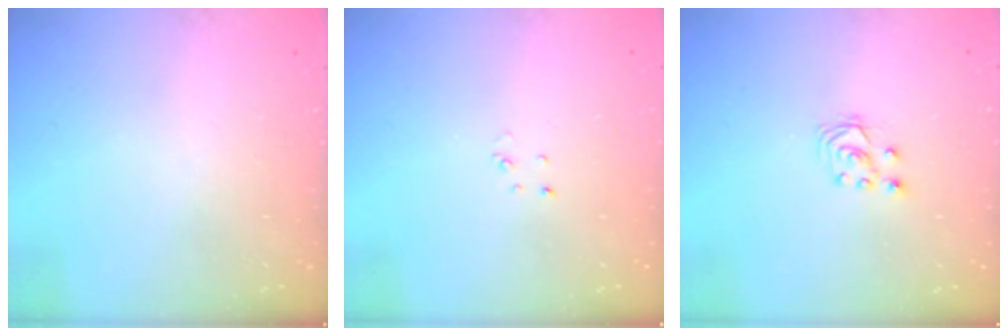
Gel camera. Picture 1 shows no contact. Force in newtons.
{"total": 2.0, "press": 2.0, "slide": 0.2}
{"total": 2.8, "press": 2.7, "slide": 0.7}